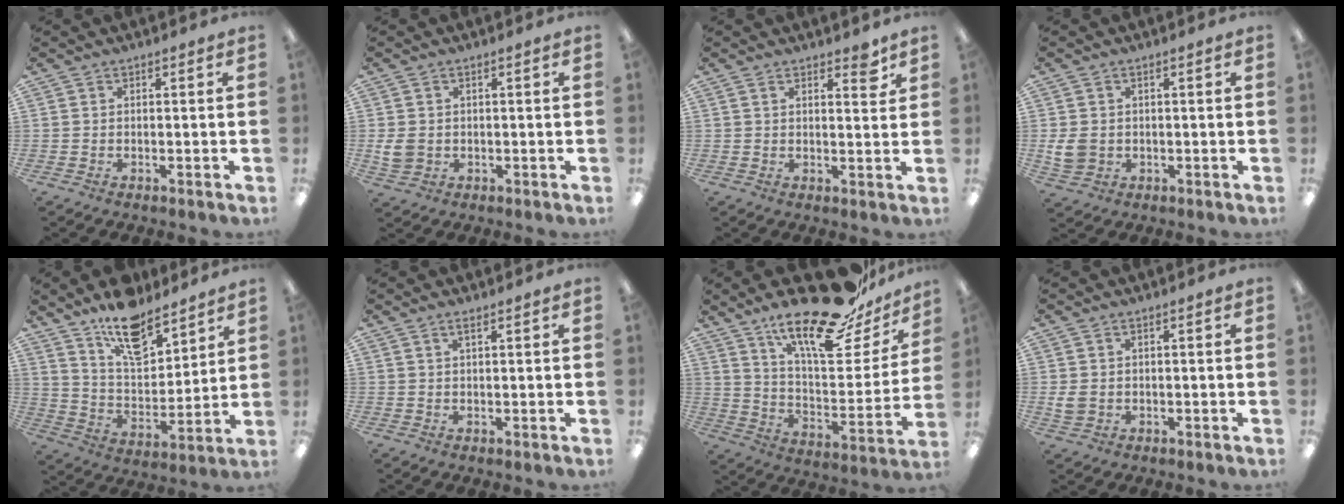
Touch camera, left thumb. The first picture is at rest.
{"total": 3.9, "force": [0.3, 3.2, 2.3], "torque": [-0.049, -0.002, 0.003]}
{"total": 4.3, "force": [3.1, 1.4, 2.7], "torque": [-0.029, -0.017, 0.048]}
{"total": 4.8, "force": [0.2, 3.9, 2.8], "torque": [-0.056, 0.001, 0.004]}
{"total": 14.4, "force": [11.6, 5.8, 6.1], "torque": [-0.103, -0.074, 0.208]}
{"total": 1.3, "force": [0.9, 0.2, 1.0], "torque": [-0.021, 0.002, 0.015]}
{"total": 24.2, "force": [18.6, 7.0, 13.8], "torque": [-0.215, -0.124, 0.308]}
{"total": 3.0, "force": [0.4, 2.3, 1.9], "torque": [-0.043, 0.003, 0.007]}